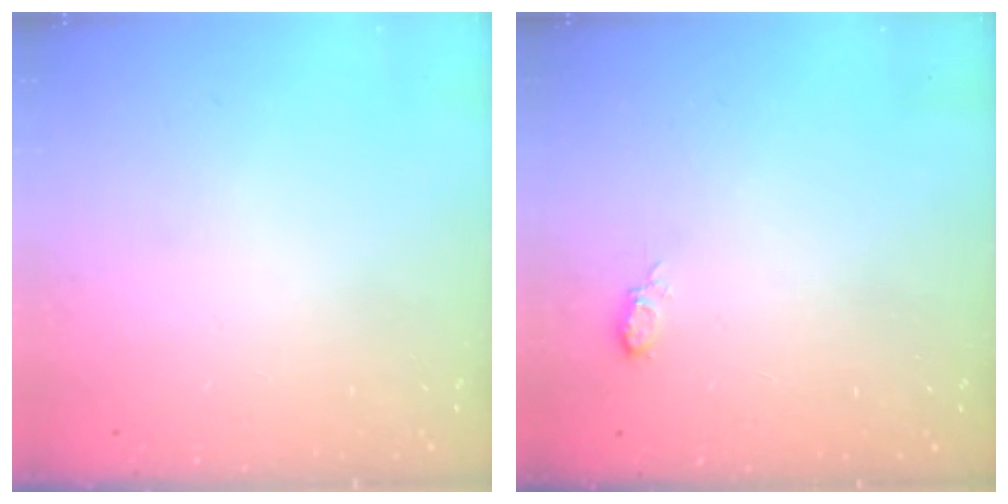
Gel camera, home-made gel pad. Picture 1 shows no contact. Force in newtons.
{"total": 5.0, "press": 5.0, "slide": 0.7}